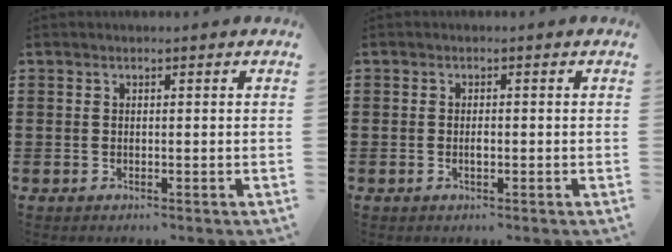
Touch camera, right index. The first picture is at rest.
{"total": 1.2, "force": [-0.3, 0.4, 1.1], "torque": [-0.021, -0.001, -0.006]}